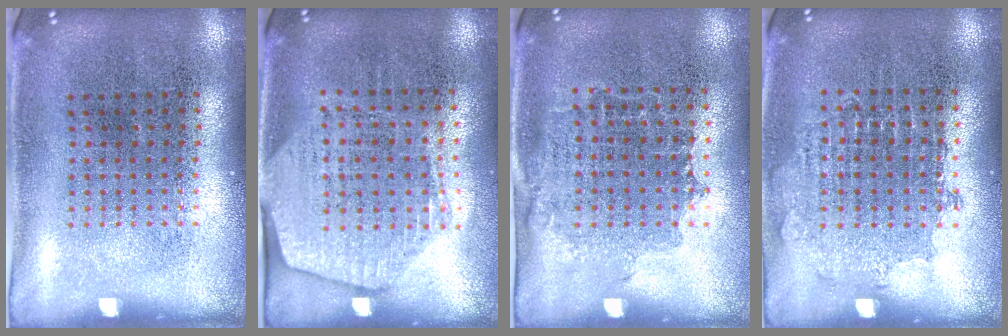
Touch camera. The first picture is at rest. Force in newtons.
{"total": 1.8, "press": 1.6, "slide": 0.8}
{"total": 1.1, "press": 0.9, "slide": 0.5}
{"total": 0.7, "press": 0.7, "slide": 0.2}